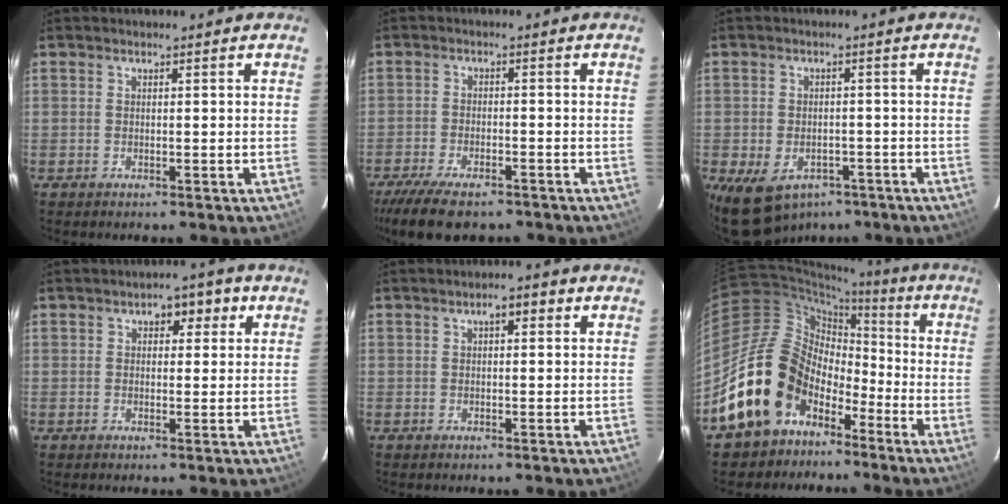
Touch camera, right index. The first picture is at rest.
{"total": 11.4, "force": [-9.0, 3.8, 5.9], "torque": [-0.143, -0.030, -0.153]}
{"total": 10.9, "force": [-6.3, 7.2, 5.2], "torque": [-0.117, -0.008, -0.080]}
{"total": 4.4, "force": [1.7, 3.0, 2.9], "torque": [-0.040, 0.021, 0.022]}
{"total": 2.7, "force": [1.0, 1.1, 2.2], "torque": [-0.034, 0.013, 0.013]}
{"total": 15.4, "force": [-8.5, 11.3, 6.1], "torque": [-0.129, 0.031, -0.134]}